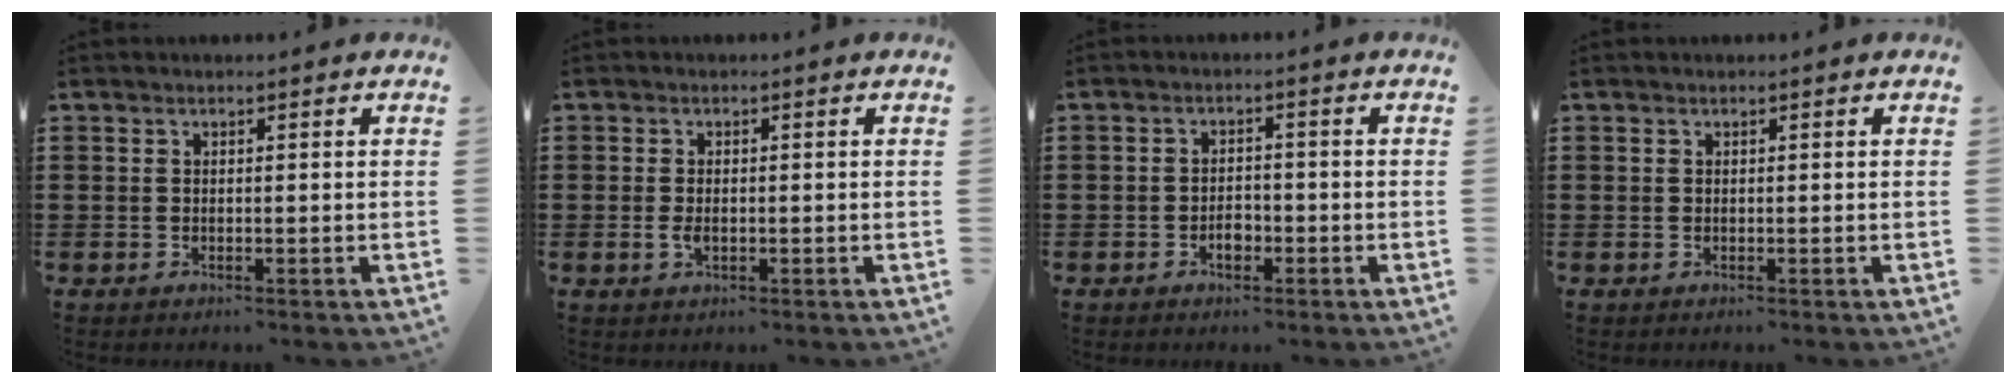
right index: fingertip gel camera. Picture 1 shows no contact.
{"total": 2.0, "force": [-0.4, 0.9, 1.7], "torque": [-0.041, -0.005, -0.008]}
{"total": 2.4, "force": [-1.2, 1.2, 1.7], "torque": [-0.035, -0.001, -0.022]}
{"total": 0.0}